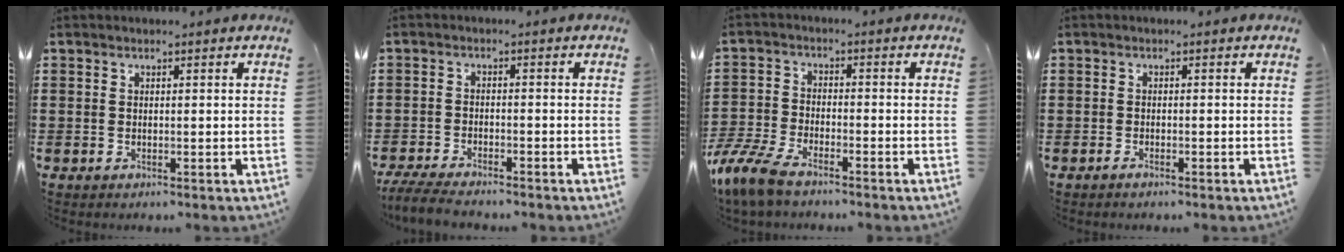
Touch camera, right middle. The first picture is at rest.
{"total": 4.2, "force": [-4.0, 0.6, 1.2], "torque": [-0.033, -0.006, -0.083]}
{"total": 7.0, "force": [-5.8, 1.9, 3.4], "torque": [-0.098, -0.005, -0.119]}
{"total": 0.7, "force": [-0.6, 0.1, 0.4], "torque": [-0.010, -0.004, -0.011]}